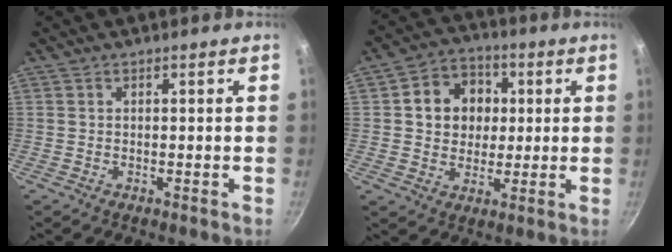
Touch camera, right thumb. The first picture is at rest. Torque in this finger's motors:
{"motor_torque": [-0.56, 0.88, 0.27, 0.08, 0.04]}